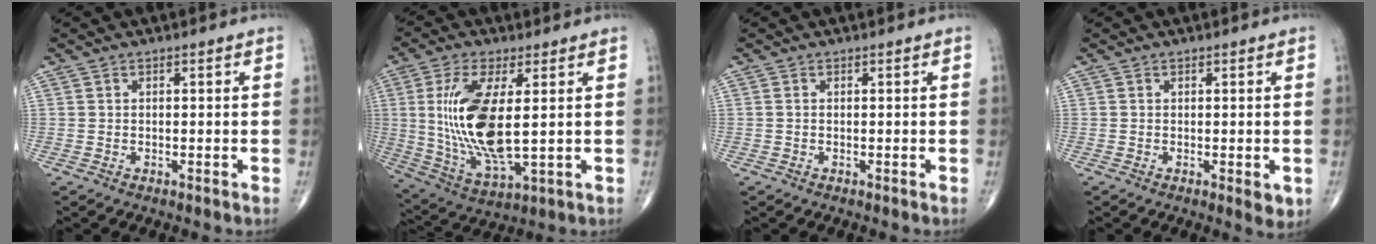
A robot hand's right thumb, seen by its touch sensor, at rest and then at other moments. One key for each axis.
{"total": 16.5, "fx": 1.8, "fy": 6.0, "fz": 15.2, "tx": -0.319, "ty": -0.022, "tz": 0.045}
{"total": 0.0}
{"total": 2.4, "fx": -0.4, "fy": 0.9, "fz": 2.2, "tx": -0.027, "ty": -0.007, "tz": -0.005}